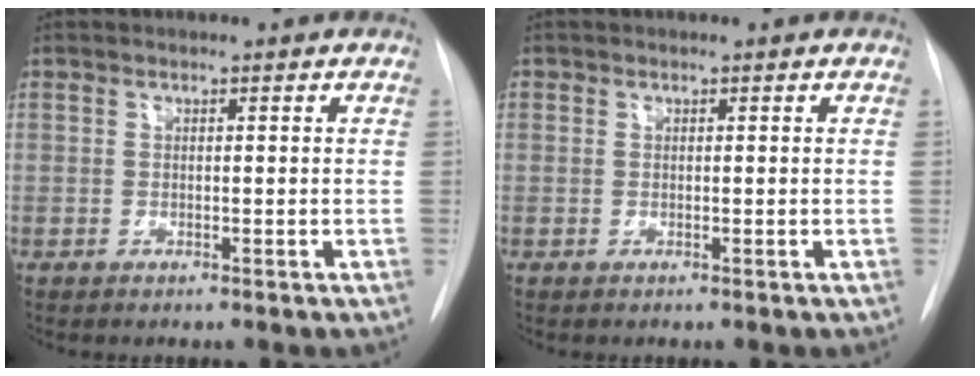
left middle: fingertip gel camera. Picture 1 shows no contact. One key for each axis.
{"total": 0.0}